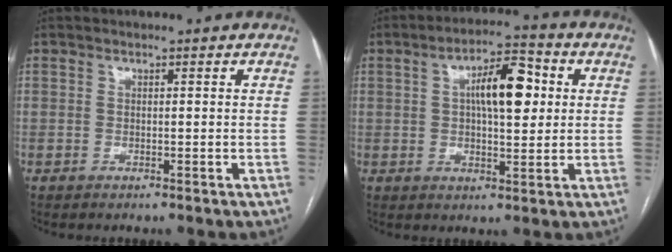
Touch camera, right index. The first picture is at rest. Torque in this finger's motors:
{"motor_torque": [1.15, -0.01, 0.28, 0.15]}